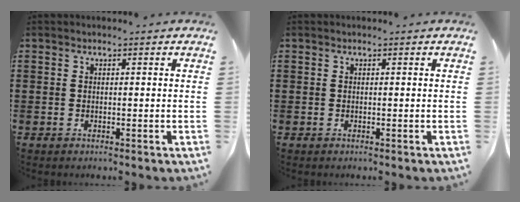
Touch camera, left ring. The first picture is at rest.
{"total": 0.0}